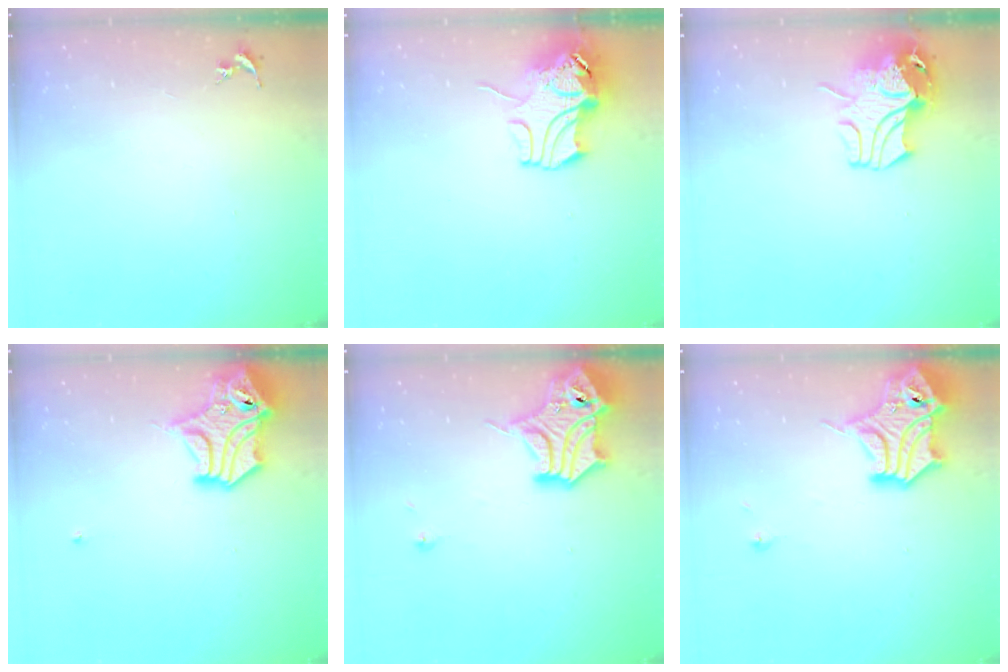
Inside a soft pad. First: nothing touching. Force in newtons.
{"total": 11.2, "press": 11.0, "slide": 1.7}
{"total": 12.1, "press": 12.0, "slide": 1.8}
{"total": 14.1, "press": 14.0, "slide": 1.9}
{"total": 15.5, "press": 15.4, "slide": 1.8}
{"total": 15.5, "press": 15.4, "slide": 1.8}